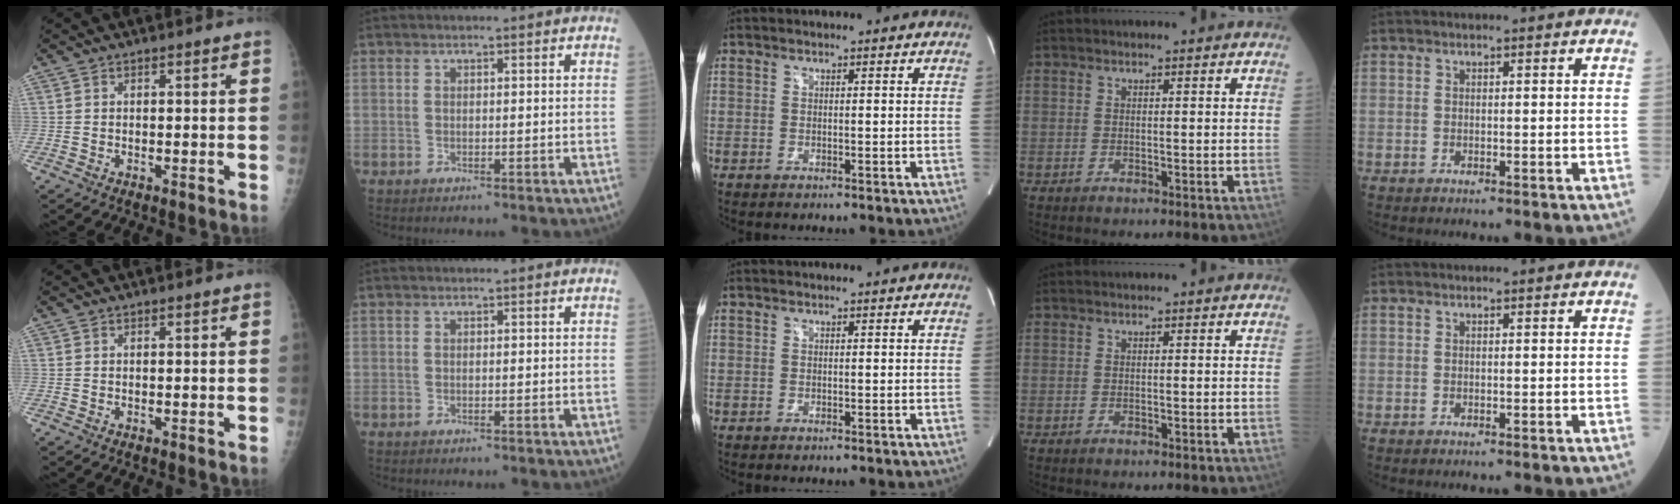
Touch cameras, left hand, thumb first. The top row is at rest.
{}